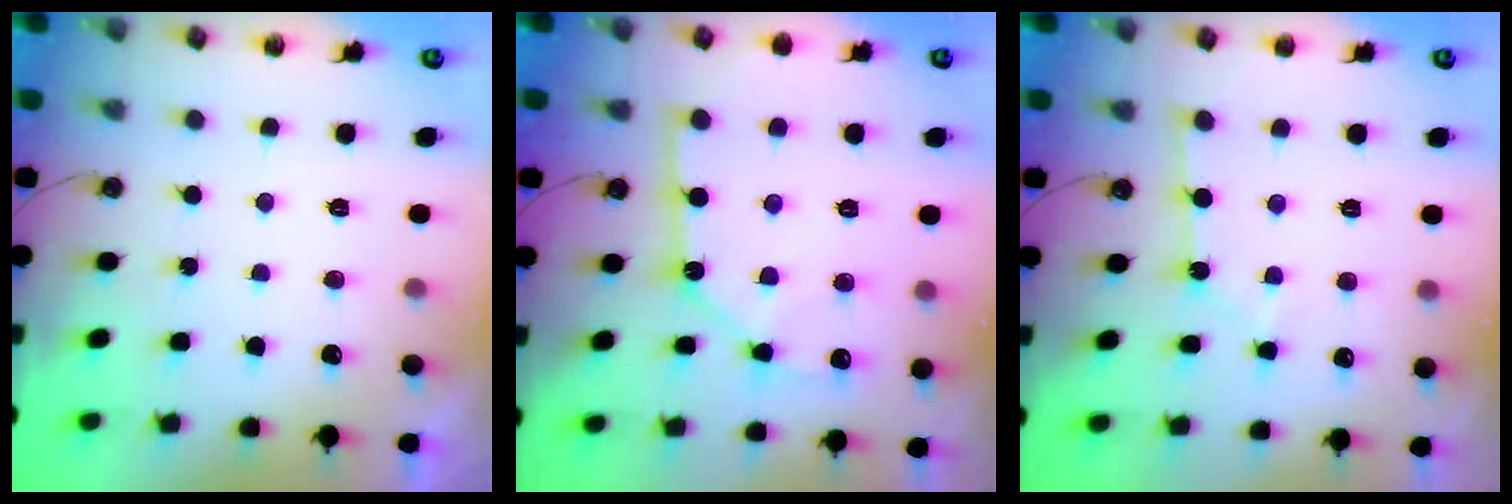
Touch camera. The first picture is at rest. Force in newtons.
{"total": 13.9, "press": 13.8, "slide": 1.4}
{"total": 3.0, "press": 3.0, "slide": 0.1}